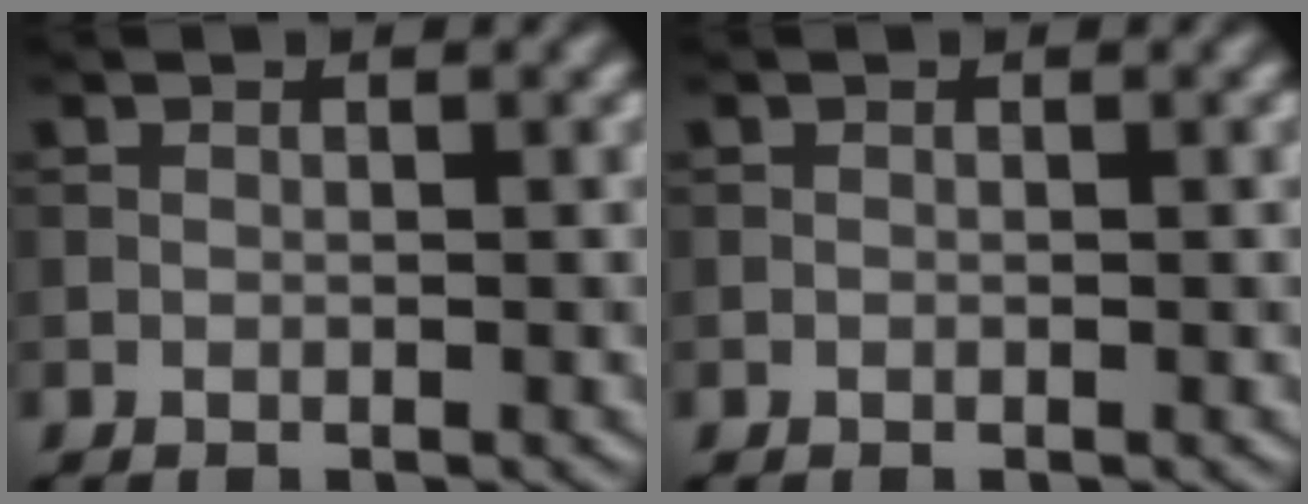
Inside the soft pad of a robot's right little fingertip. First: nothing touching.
{"total": 0.0}